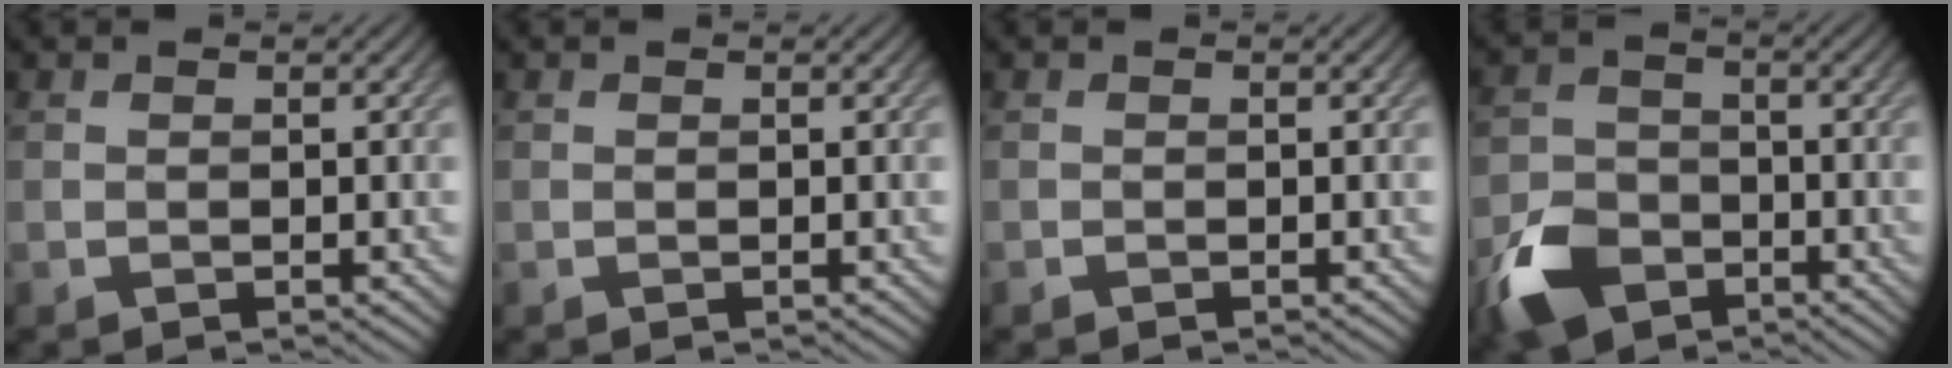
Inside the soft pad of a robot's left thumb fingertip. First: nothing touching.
{"total": 0.0}
{"total": 0.0}
{"total": 7.0, "force": [-4.1, 4.5, 3.3], "torque": [-0.081, -0.007, -0.091]}